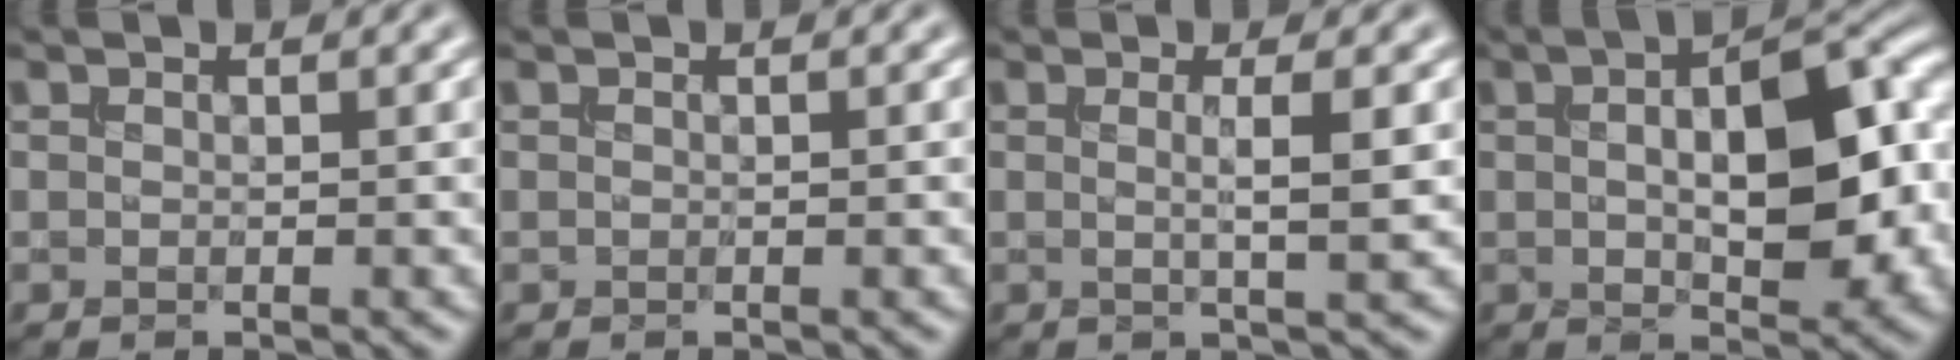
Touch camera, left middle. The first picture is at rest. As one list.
[{"total": 0.0}, {"total": 3.0, "force": [0.1, 0.6, 2.9], "torque": [-0.042, -0.001, 0.000]}, {"total": 11.4, "force": [0.9, 4.7, 10.4], "torque": [-0.129, 0.012, 0.016]}]